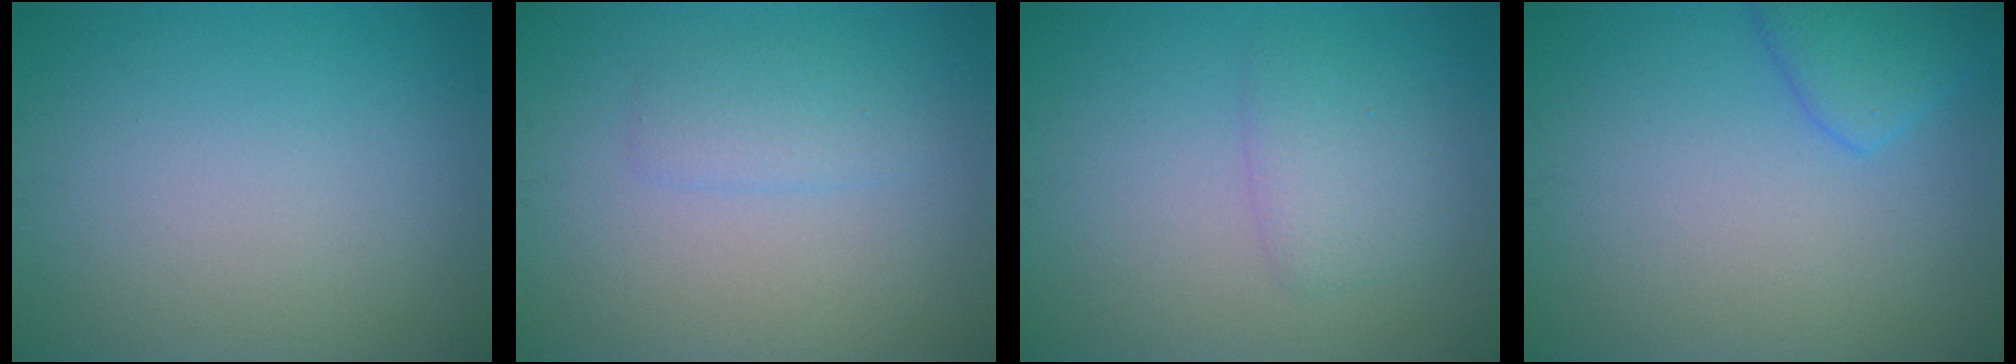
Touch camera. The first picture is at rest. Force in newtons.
{"total": 1.7, "press": 1.7, "slide": 0.0}
{"total": 2.3, "press": 2.3, "slide": 0.1}
{"total": 2.9, "press": 2.9, "slide": 0.2}